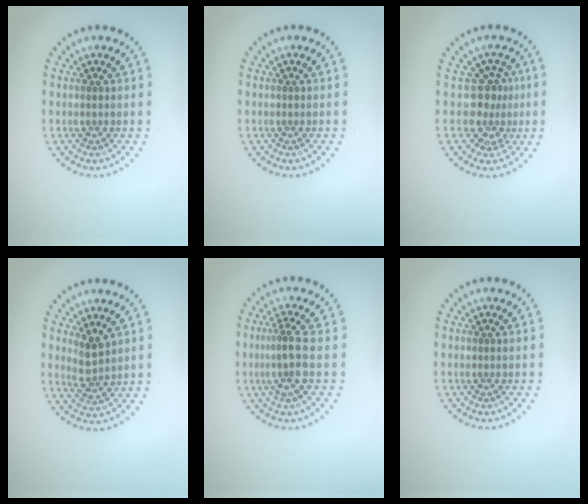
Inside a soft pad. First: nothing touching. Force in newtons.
{"total": 0.0}
{"total": 3.0, "press": 2.1, "slide": 2.1}
{"total": 2.4, "press": 2.2, "slide": 1.1}
{"total": 2.8, "press": 2.3, "slide": 1.6}
{"total": 0.0}